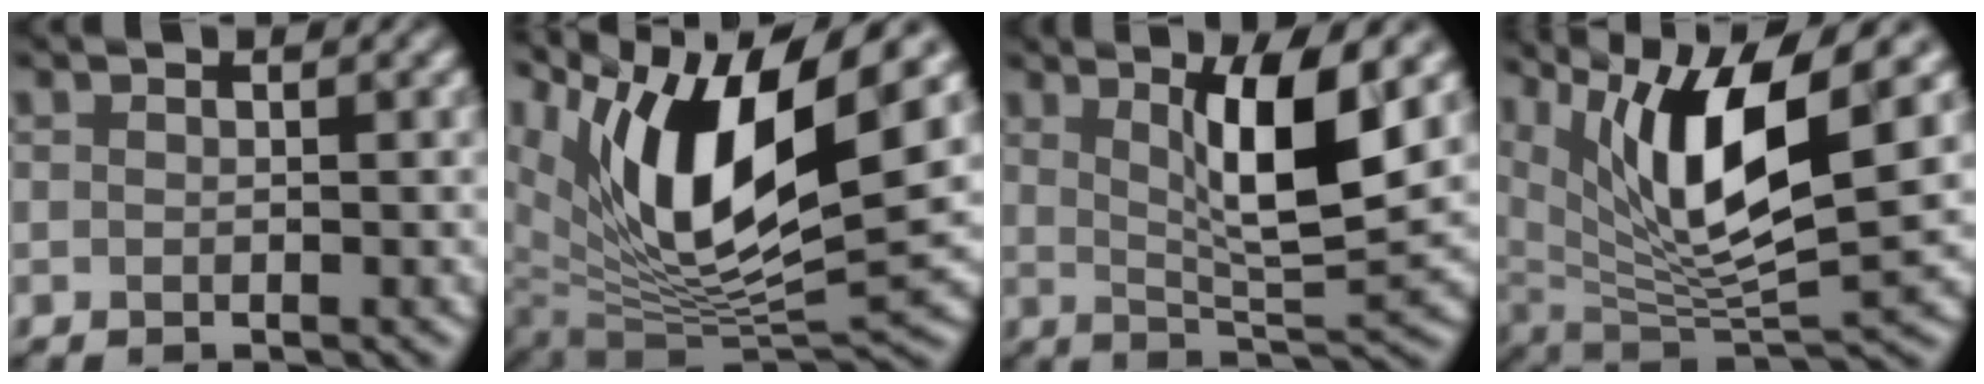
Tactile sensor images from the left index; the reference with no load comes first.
{"total": 13.5, "force": [6.2, 5.1, 10.8], "torque": [-0.199, -0.006, 0.120]}
{"total": 7.3, "force": [2.4, 1.4, 6.8], "torque": [-0.106, -0.010, 0.045]}
{"total": 11.7, "force": [4.6, 3.6, 10.1], "torque": [-0.186, -0.007, 0.089]}